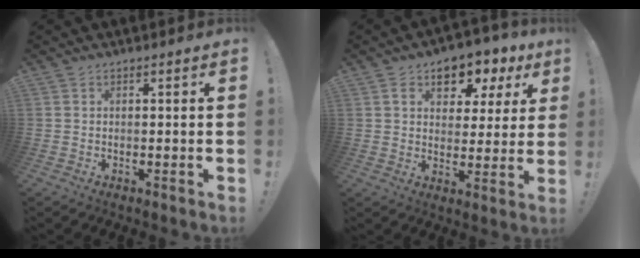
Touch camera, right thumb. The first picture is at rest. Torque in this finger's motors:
{"motor_torque": [0.79, 0.85, 0.15, 0.12, 0.01]}